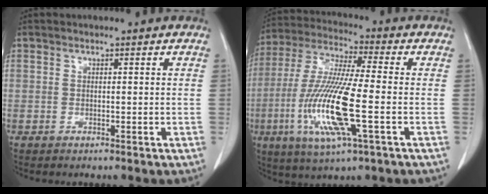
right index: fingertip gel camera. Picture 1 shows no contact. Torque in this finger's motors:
{"motor_torque": [2.14, 0.00, 0.56, 0.21]}